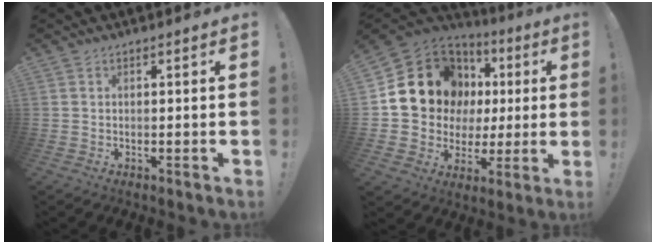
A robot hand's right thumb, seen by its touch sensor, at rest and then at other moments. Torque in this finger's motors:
{"motor_torque": [0.59, 0.56, 1.10, -0.28, 0.53]}